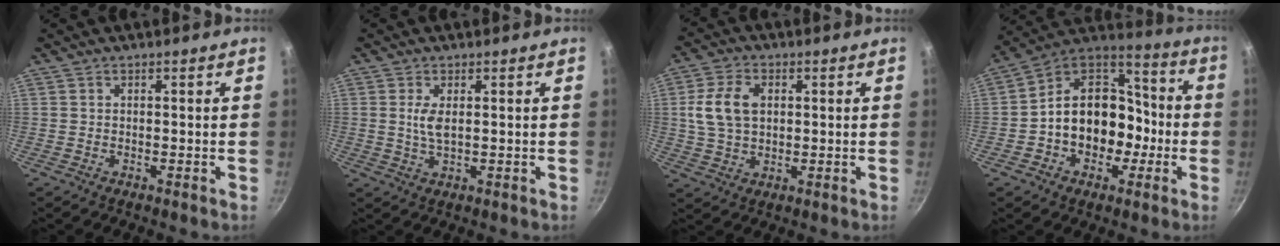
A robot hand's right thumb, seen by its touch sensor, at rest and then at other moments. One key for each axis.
{"total": 3.3, "fx": 0.7, "fy": 1.3, "fz": 3.0, "tx": -0.060, "ty": -0.005, "tz": 0.014}
{"total": 9.1, "fx": 1.6, "fy": 6.1, "fz": 6.5, "tx": -0.116, "ty": 0.007, "tz": 0.028}
{"total": 17.3, "fx": -3.5, "fy": 13.4, "fz": 10.4, "tx": -0.120, "ty": 0.061, "tz": -0.067}